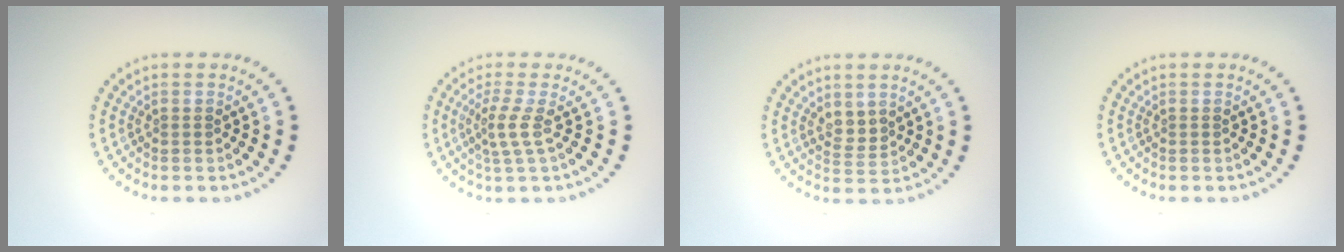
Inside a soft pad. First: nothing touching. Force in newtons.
{"total": 2.1, "press": 1.4, "slide": 1.6}
{"total": 1.6, "press": 1.2, "slide": 1.0}
{"total": 0.0}